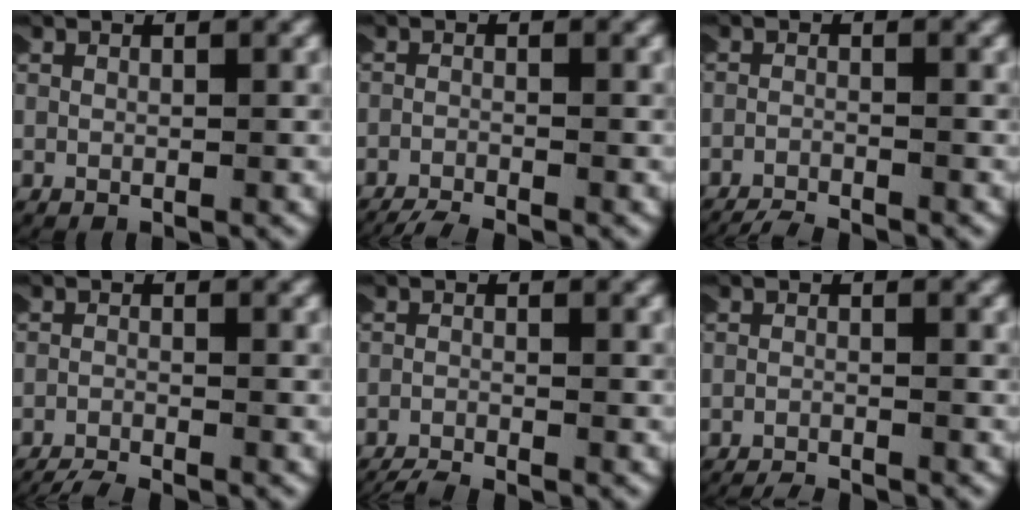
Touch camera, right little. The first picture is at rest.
{"total": 4.8, "force": [-4.6, 1.1, 0.8], "torque": [-0.017, -0.016, -0.069]}
{"total": 4.4, "force": [-4.3, 0.8, 0.4], "torque": [-0.015, -0.017, -0.064]}
{"total": 5.5, "force": [-5.3, 1.2, 0.7], "torque": [-0.016, -0.018, -0.080]}
{"total": 3.2, "force": [-3.1, 0.7, 0.5], "torque": [-0.014, -0.013, -0.047]}
{"total": 3.0, "force": [-3.0, 0.4, 0.1], "torque": [-0.008, -0.013, -0.044]}